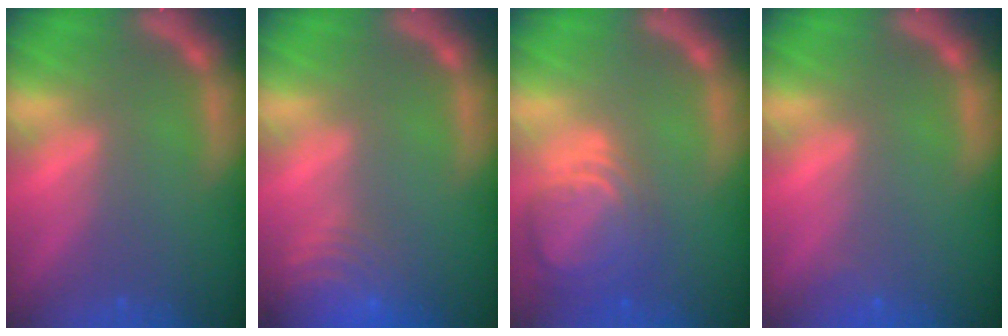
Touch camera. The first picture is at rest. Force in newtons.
{"total": 8.5}
{"total": 7.0}
{"total": 0.9}